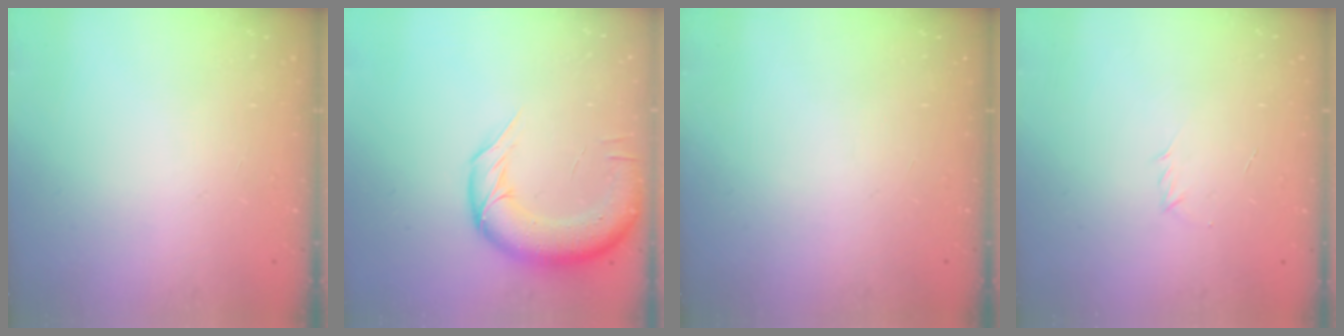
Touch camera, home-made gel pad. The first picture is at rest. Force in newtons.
{"total": 13.9, "press": 13.4, "slide": 3.7}
{"total": 0.0}
{"total": 2.9, "press": 2.8, "slide": 0.8}